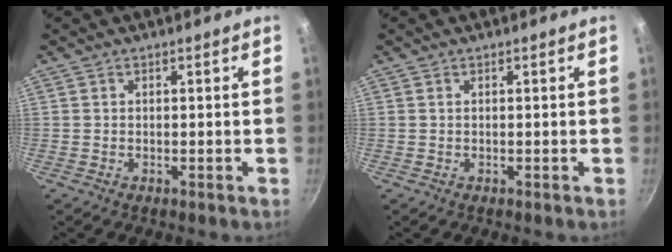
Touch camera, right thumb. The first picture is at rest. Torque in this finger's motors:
{"motor_torque": [-0.02, 0.28, 0.30, -0.20, -0.02]}